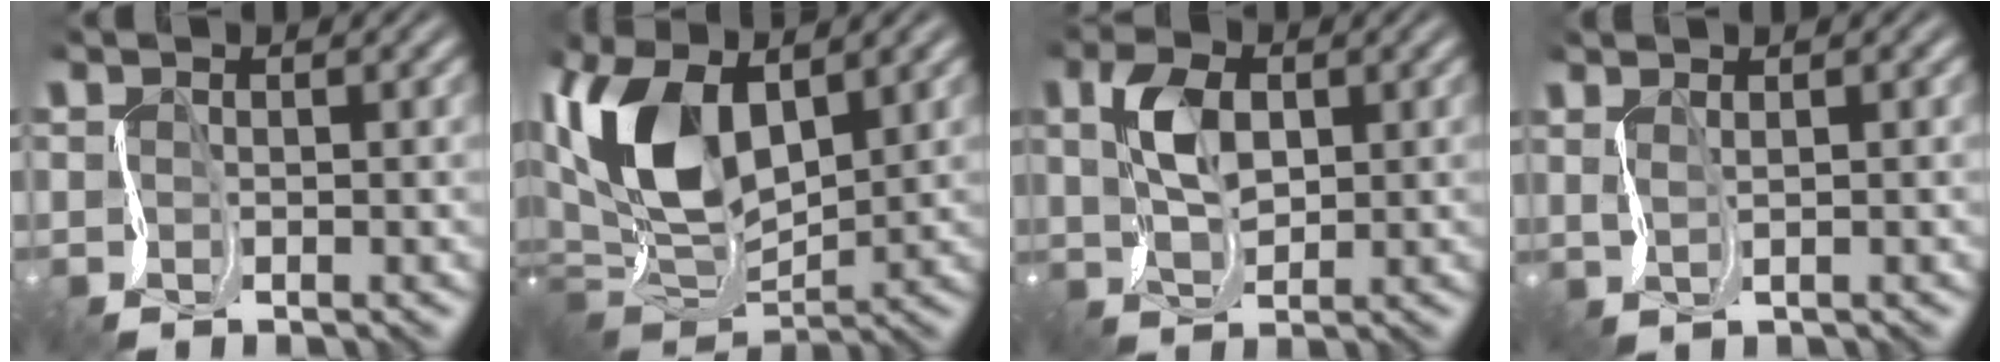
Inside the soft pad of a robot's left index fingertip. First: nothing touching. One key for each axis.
{"total": 9.2, "fx": 2.4, "fy": 4.8, "fz": 7.4, "tx": -0.172, "ty": 0.009, "tz": 0.033}
{"total": 3.9, "fx": 1.4, "fy": 2.2, "fz": 2.9, "tx": -0.070, "ty": 0.010, "tz": 0.024}
{"total": 1.6, "fx": 1.0, "fy": 0.4, "fz": 1.2, "tx": -0.021, "ty": 0.005, "tz": 0.009}